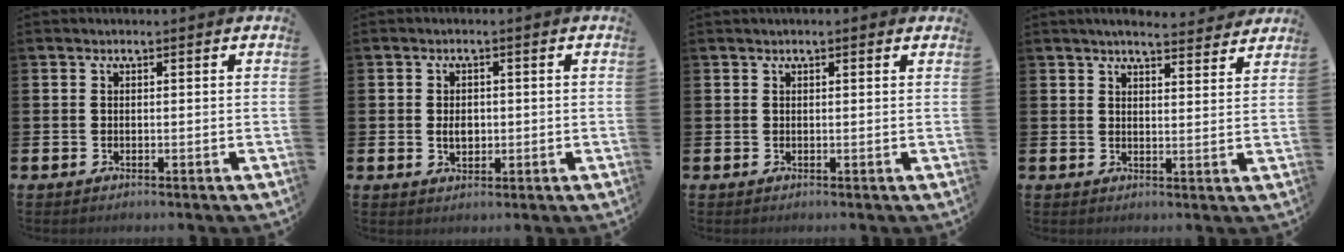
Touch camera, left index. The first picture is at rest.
{"total": 2.6, "force": [0.0, 1.8, 1.8], "torque": [-0.017, -0.001, -0.006]}
{"total": 0.6, "force": [0.4, 0.0, 0.5], "torque": [-0.009, 0.002, 0.007]}
{"total": 4.5, "force": [4.3, 0.3, 1.1], "torque": [-0.022, -0.024, 0.076]}